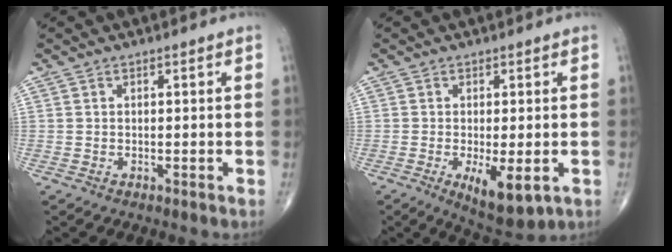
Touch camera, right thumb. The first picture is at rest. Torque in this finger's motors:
{"motor_torque": [0.89, 1.12, 0.16, -0.21, 0.22]}